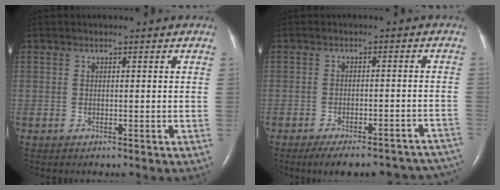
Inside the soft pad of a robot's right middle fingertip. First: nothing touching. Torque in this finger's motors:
{"motor_torque": [0.56, -0.59, 0.03, 0.03]}